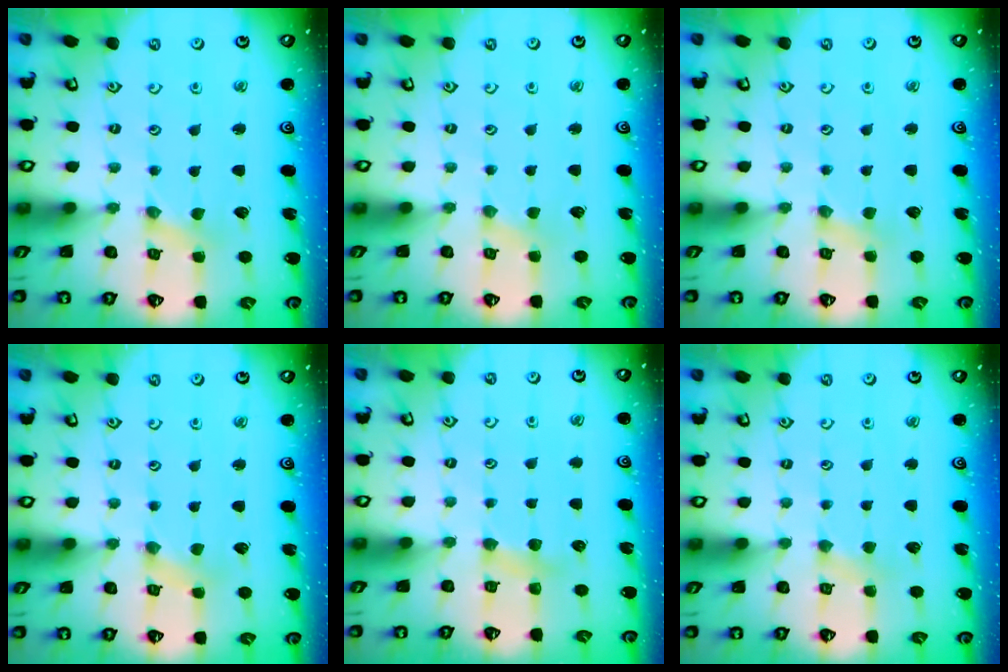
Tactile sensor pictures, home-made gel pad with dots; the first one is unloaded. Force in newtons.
{"total": 0.0}
{"total": 1.5, "press": 1.4, "slide": 0.2}
{"total": 0.5, "press": 0.5, "slide": 0.1}
{"total": 4.8, "press": 4.8, "slide": 0.9}
{"total": 2.1, "press": 2.1, "slide": 0.5}